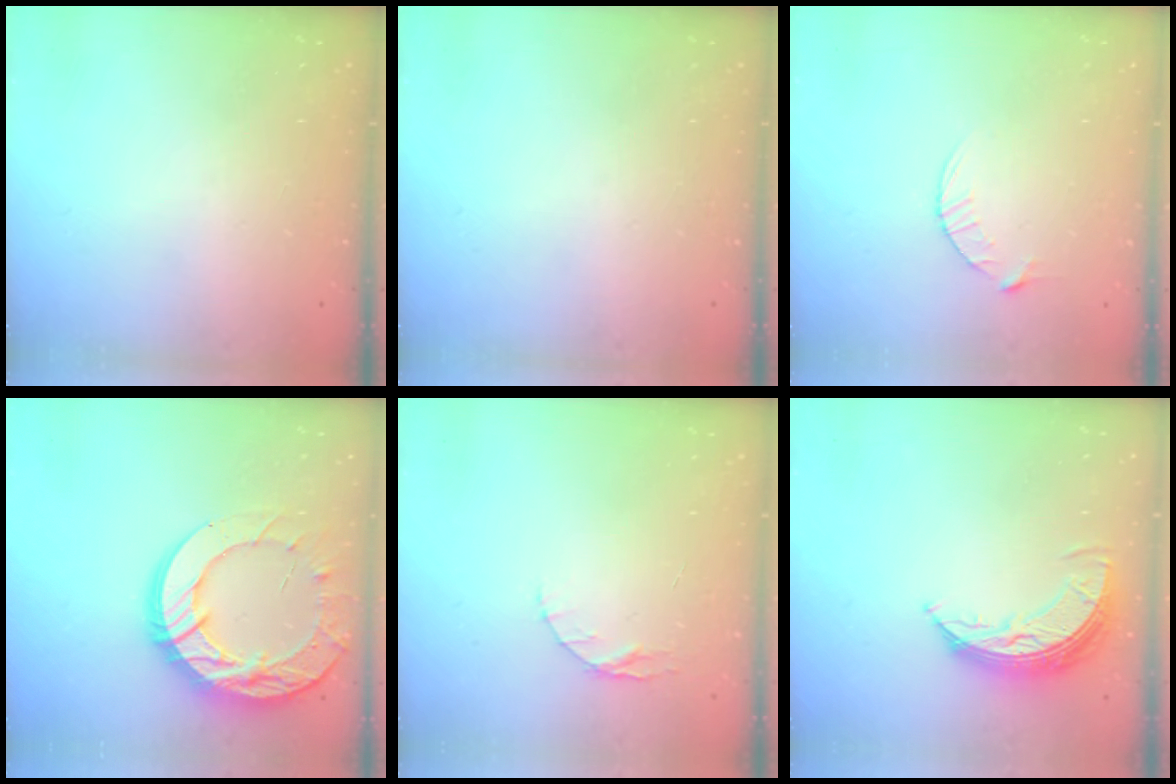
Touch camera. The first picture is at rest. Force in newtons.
{"total": 0.0}
{"total": 3.6, "press": 3.5, "slide": 0.5}
{"total": 21.2, "press": 21.1, "slide": 2.1}
{"total": 4.1, "press": 4.1, "slide": 0.5}
{"total": 8.9, "press": 8.9, "slide": 0.5}